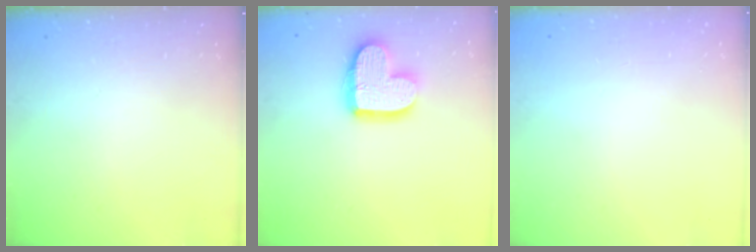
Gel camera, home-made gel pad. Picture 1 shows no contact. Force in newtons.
{"total": 16.1, "press": 16.1, "slide": 1.3}
{"total": 0.0}